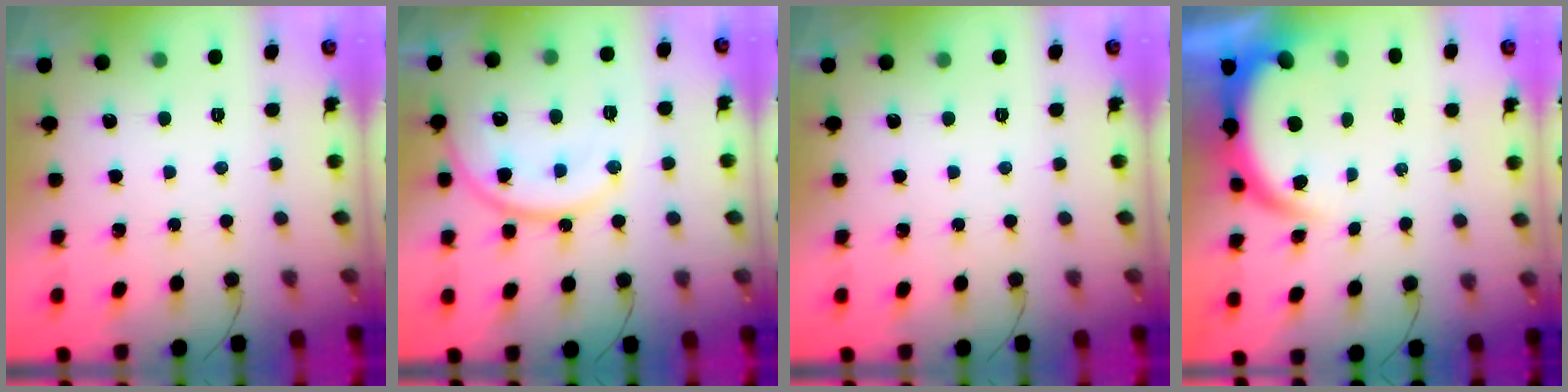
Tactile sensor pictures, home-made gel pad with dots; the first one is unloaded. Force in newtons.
{"total": 13.6, "press": 13.6, "slide": 0.9}
{"total": 0.0}
{"total": 5.1, "press": 5.1, "slide": 0.2}